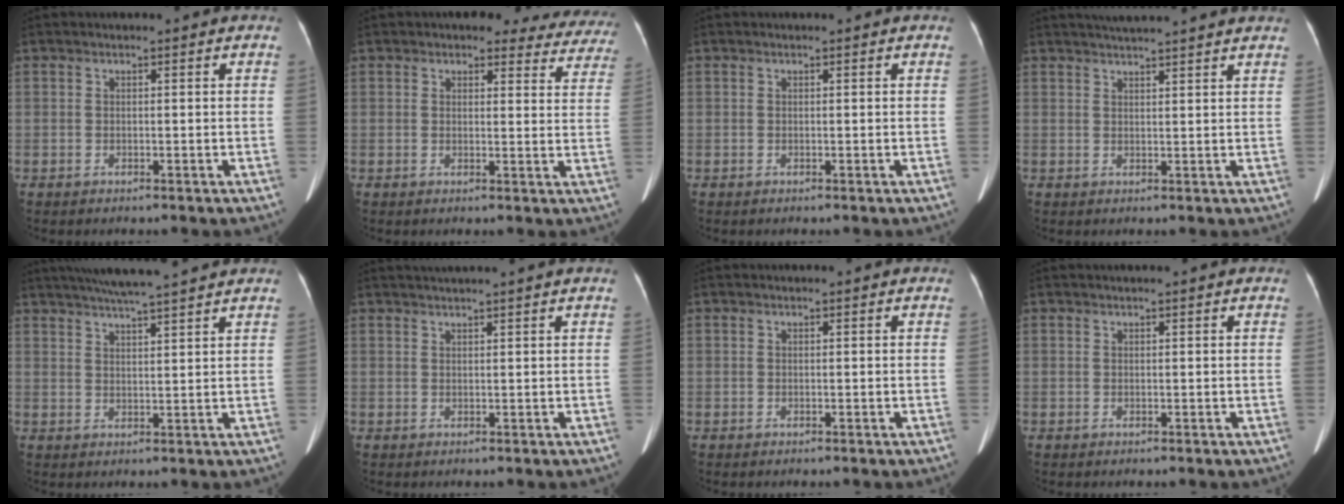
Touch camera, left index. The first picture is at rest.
{"total": 13.1, "force": [11.9, 4.7, 2.8], "torque": [0.013, -0.012, 0.101]}
{"total": 0.0}
{"total": 9.1, "force": [8.2, -0.3, 3.8], "torque": [-0.060, 0.030, 0.104]}
{"total": 11.0, "force": [9.7, -0.4, 5.3], "torque": [-0.089, 0.025, 0.137]}
{"total": 3.8, "force": [3.2, -1.1, 1.7], "torque": [-0.019, 0.023, 0.053]}
{"total": 0.0}
{"total": 0.7, "force": [0.6, -0.1, 0.4], "torque": [-0.006, 0.010, 0.014]}